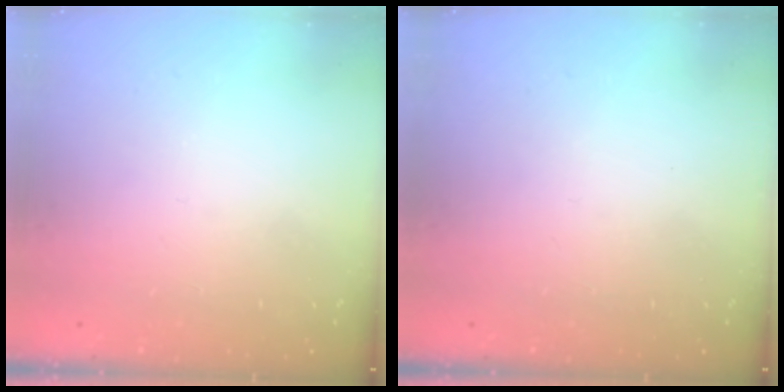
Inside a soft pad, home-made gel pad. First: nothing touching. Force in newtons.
{"total": 0.0}